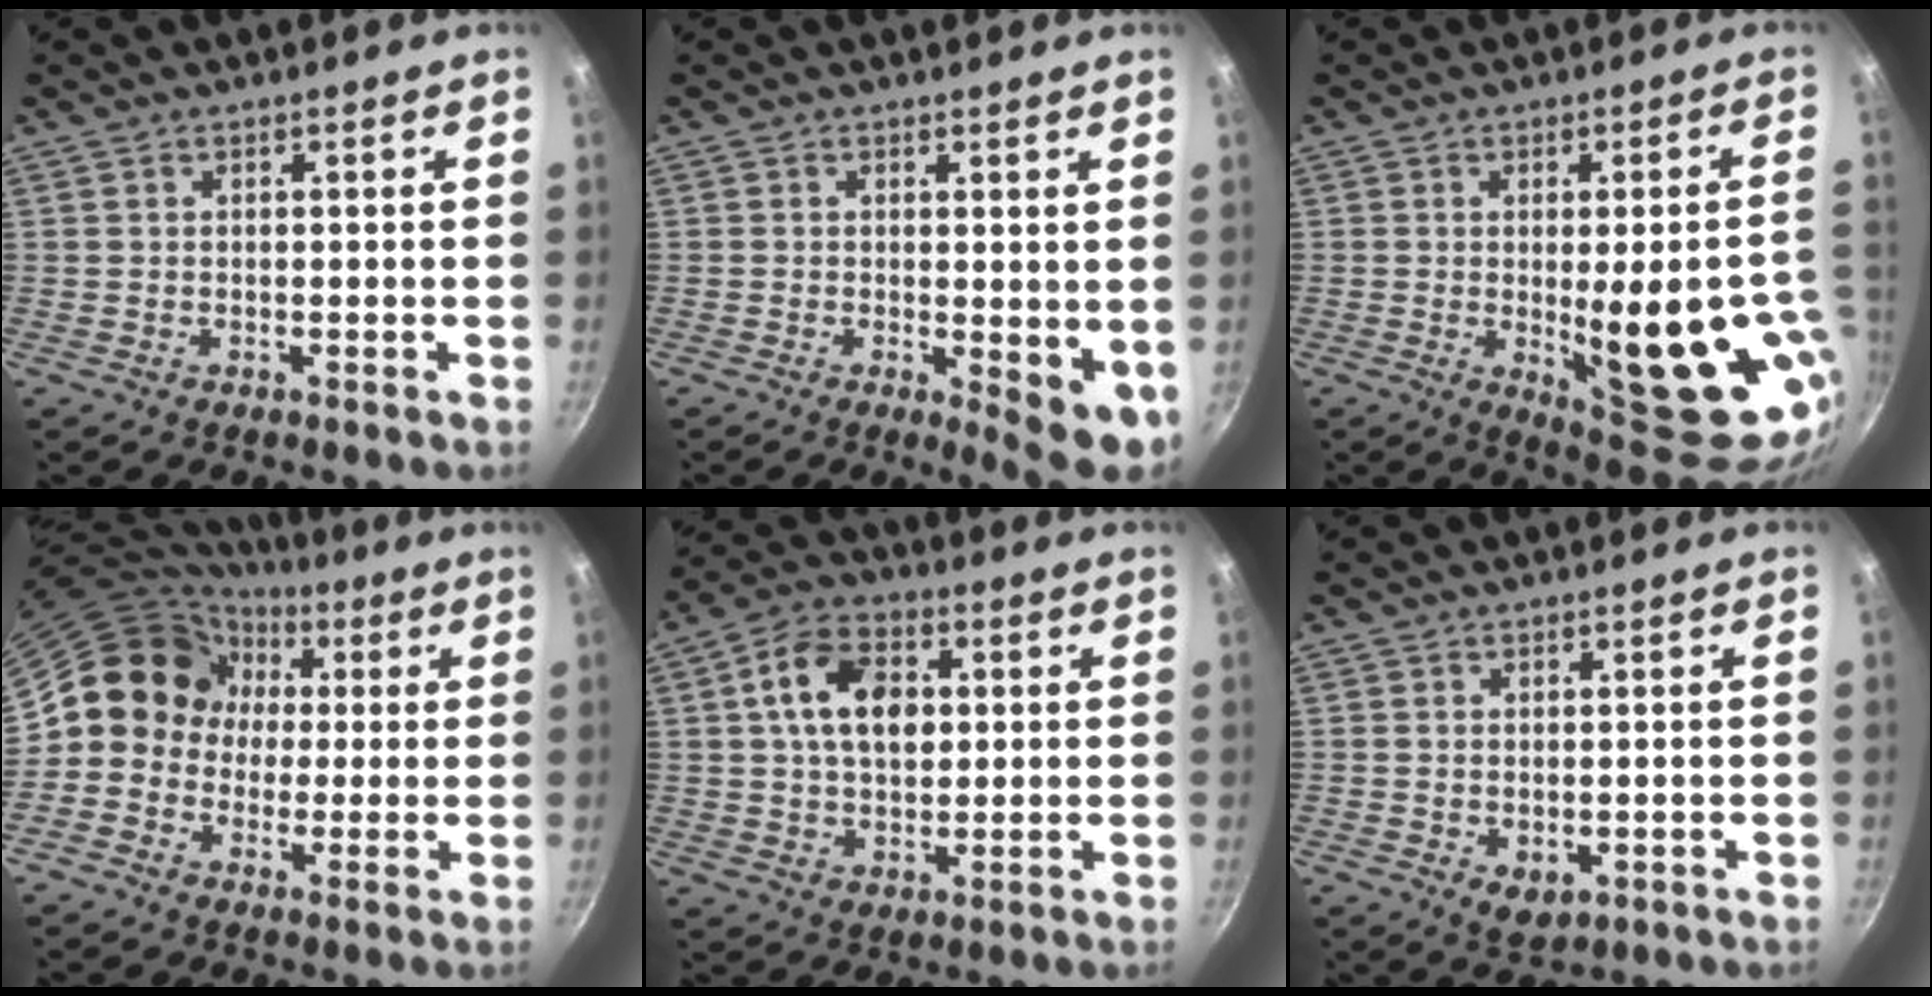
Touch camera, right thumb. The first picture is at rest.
{"total": 6.4, "force": [-0.1, 2.4, 5.9], "torque": [-0.072, -0.012, 0.003]}
{"total": 22.5, "force": [-3.6, 7.7, 20.8], "torque": [-0.235, -0.017, -0.026]}
{"total": 10.6, "force": [1.3, 9.9, 3.6], "torque": [-0.024, 0.028, -0.002]}
{"total": 12.5, "force": [2.4, 8.4, 8.9], "torque": [-0.133, 0.012, 0.029]}
{"total": 3.6, "force": [-0.5, 2.3, 2.7], "torque": [-0.041, -0.012, -0.003]}